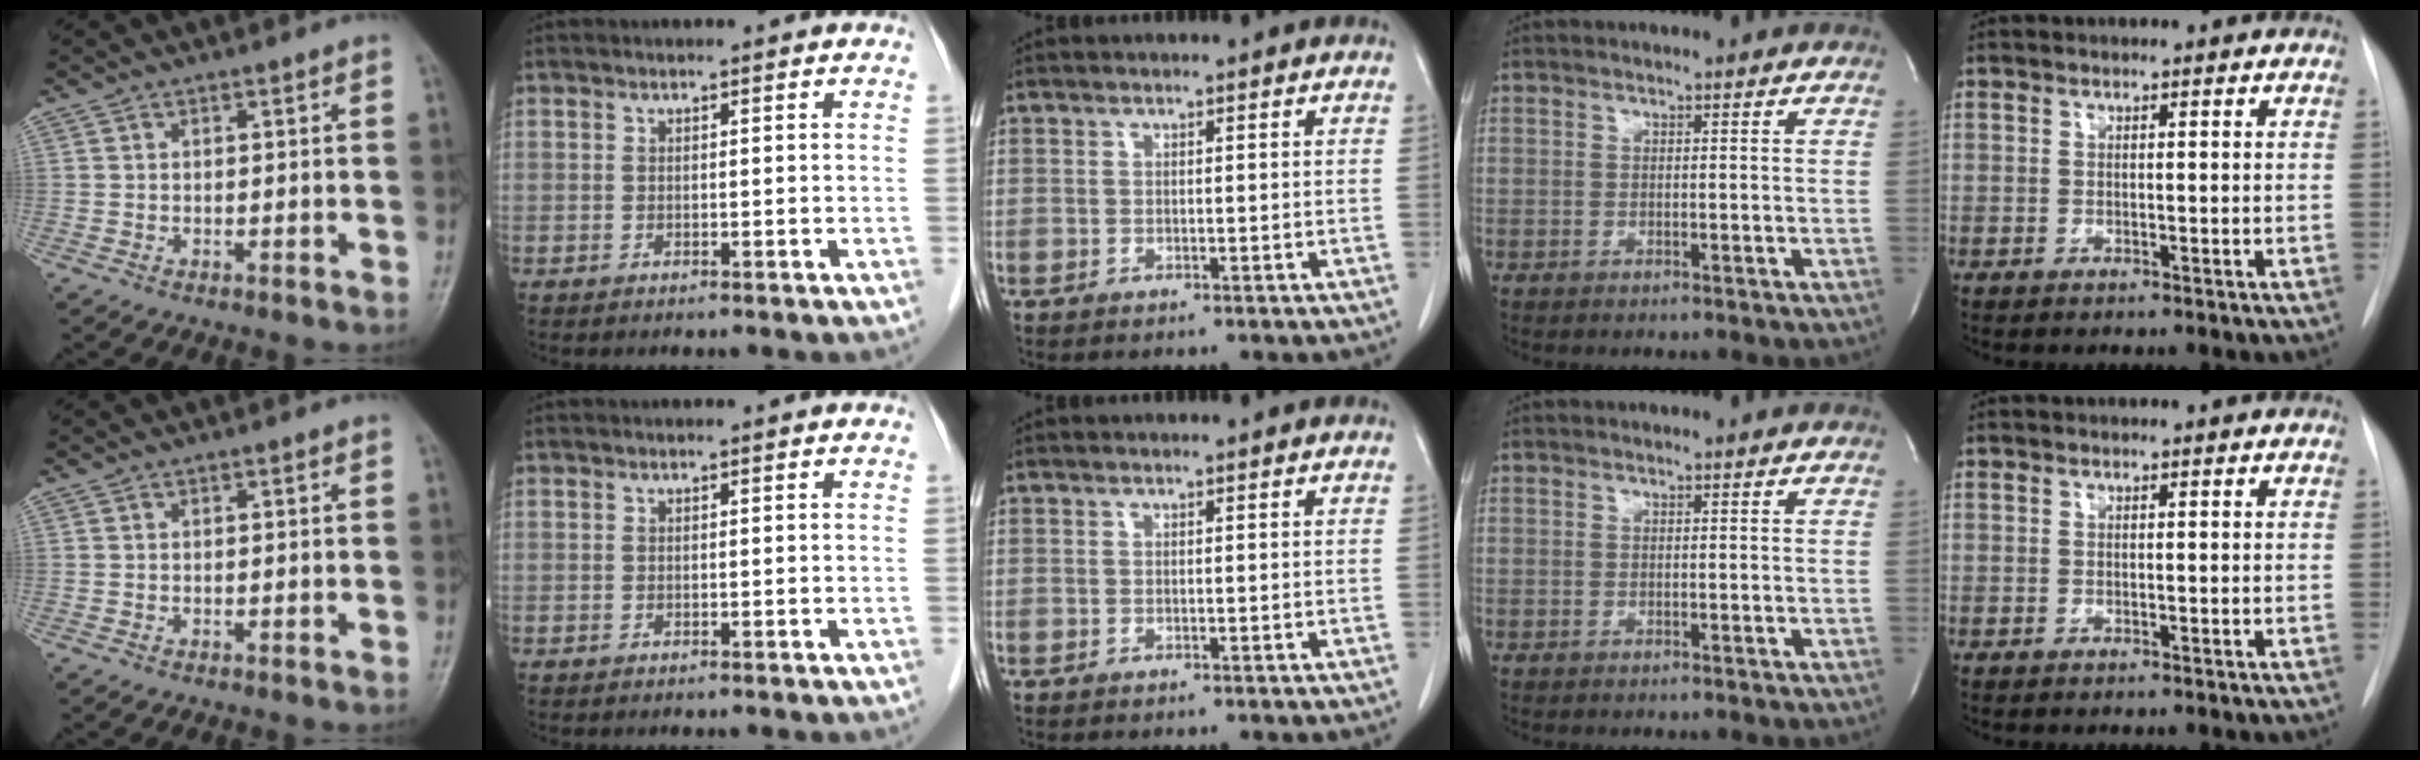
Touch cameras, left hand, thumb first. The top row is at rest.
{}